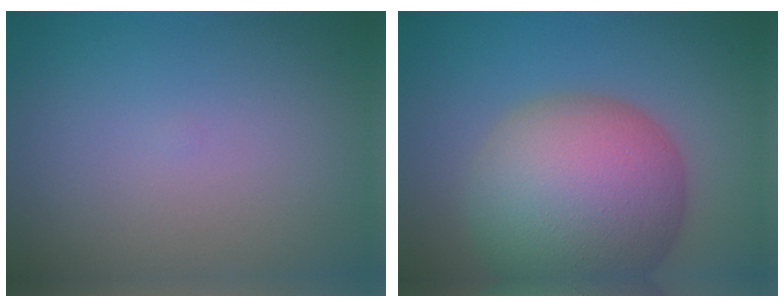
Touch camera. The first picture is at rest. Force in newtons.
{"total": 14.7, "press": 14.7, "slide": 0.9}